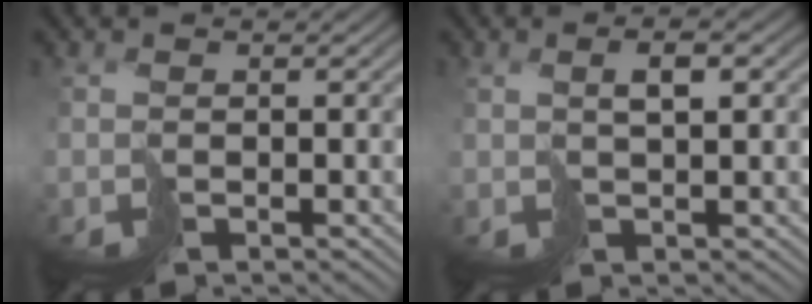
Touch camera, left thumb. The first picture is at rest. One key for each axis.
{"total": 2.6, "fx": 1.2, "fy": 0.5, "fz": 2.3, "tx": -0.040, "ty": 0.009, "tz": 0.024}